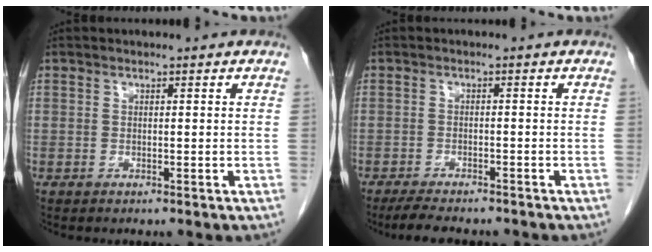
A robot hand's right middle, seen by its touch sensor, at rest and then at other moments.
{"total": 6.8, "force": [-5.9, 1.4, 3.1], "torque": [-0.052, -0.013, -0.089]}